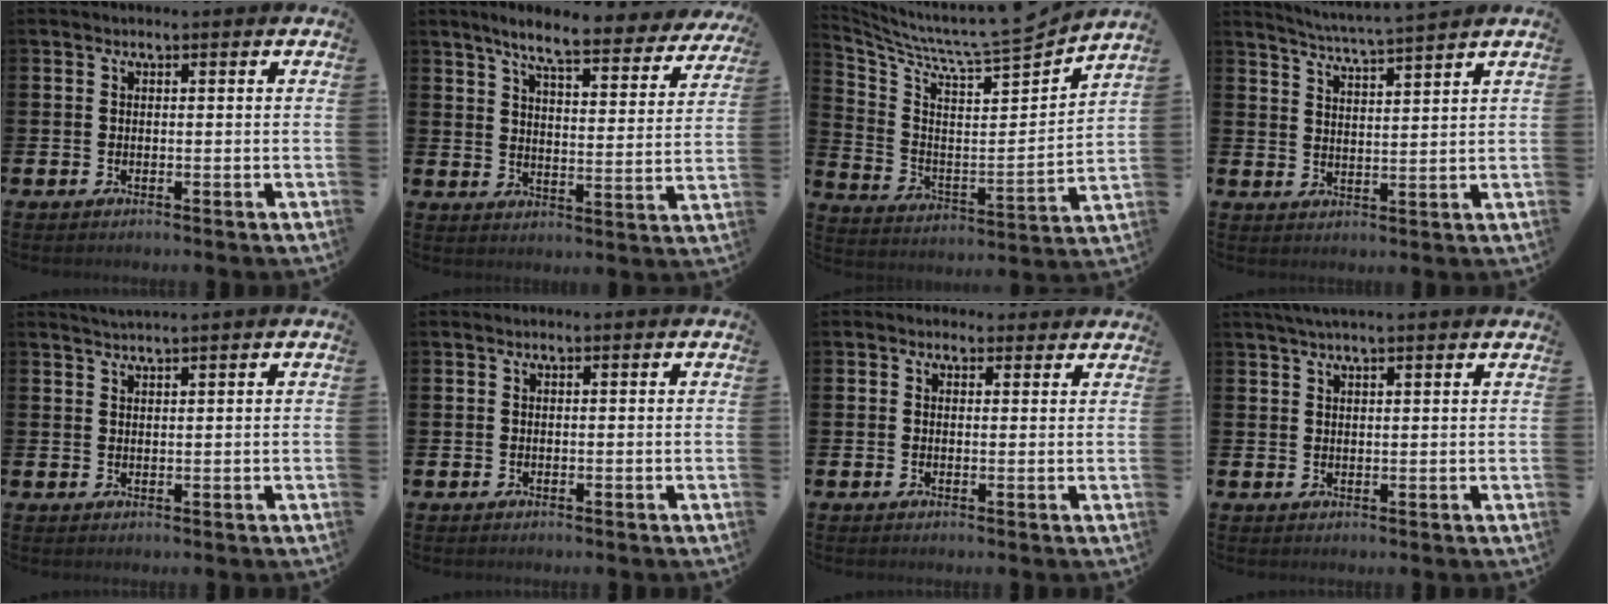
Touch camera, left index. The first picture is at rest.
{"total": 7.5, "force": [6.6, 1.0, 3.4], "torque": [-0.078, -0.040, 0.109]}
{"total": 7.4, "force": [7.0, 0.3, 2.4], "torque": [-0.079, -0.074, 0.109]}
{"total": 4.6, "force": [4.4, -1.0, 0.8], "torque": [-0.034, -0.029, 0.077]}
{"total": 1.6, "force": [1.5, -0.3, 0.3], "torque": [-0.010, 0.000, 0.030]}
{"total": 0.0}
{"total": 1.4, "force": [1.2, 0.8, 0.0], "torque": [0.009, 0.003, 0.018]}
{"total": 2.6, "force": [2.2, 0.0, 1.2], "torque": [-0.024, 0.000, 0.040]}